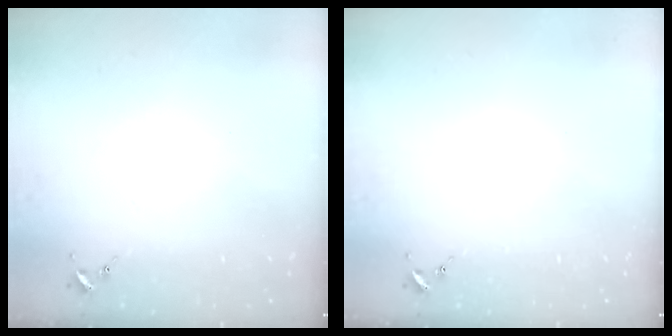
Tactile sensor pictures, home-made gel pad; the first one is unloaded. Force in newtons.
{"total": 0.0}